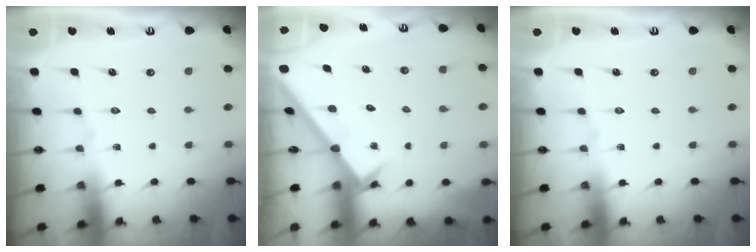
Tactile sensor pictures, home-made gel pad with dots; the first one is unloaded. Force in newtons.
{"total": 1.9, "press": 1.9, "slide": 0.2}
{"total": 0.0}